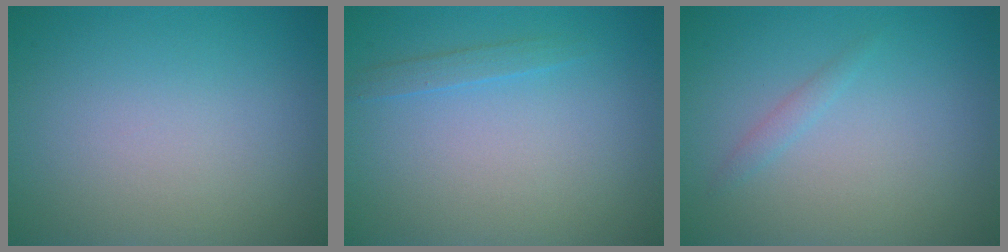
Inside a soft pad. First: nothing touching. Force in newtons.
{"total": 1.0, "press": 1.0, "slide": 0.1}
{"total": 0.9, "press": 0.9, "slide": 0.1}